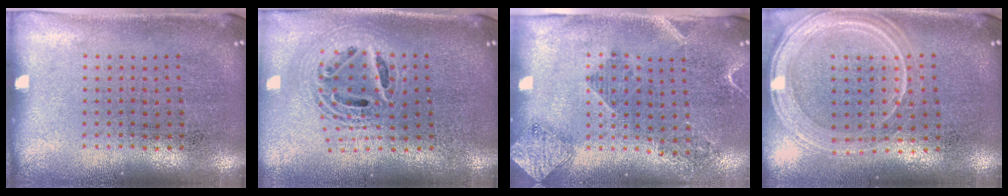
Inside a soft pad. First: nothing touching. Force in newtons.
{"total": 2.1, "press": 1.7, "slide": 1.3}
{"total": 1.7, "press": 1.4, "slide": 1.0}
{"total": 1.4, "press": 1.4, "slide": 0.2}